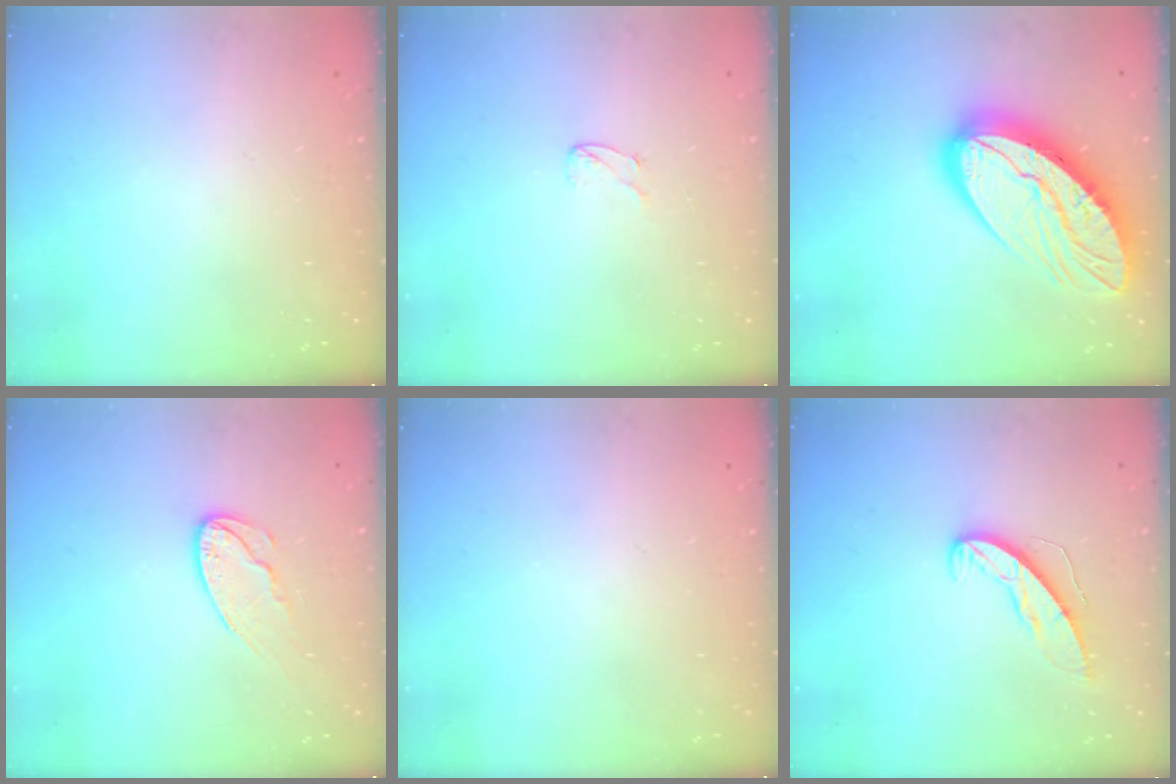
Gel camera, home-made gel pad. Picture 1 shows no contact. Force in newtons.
{"total": 3.0, "press": 3.0, "slide": 0.3}
{"total": 20.8, "press": 20.7, "slide": 2.0}
{"total": 9.2, "press": 9.2, "slide": 0.7}
{"total": 0.0}
{"total": 6.3, "press": 6.3, "slide": 0.5}